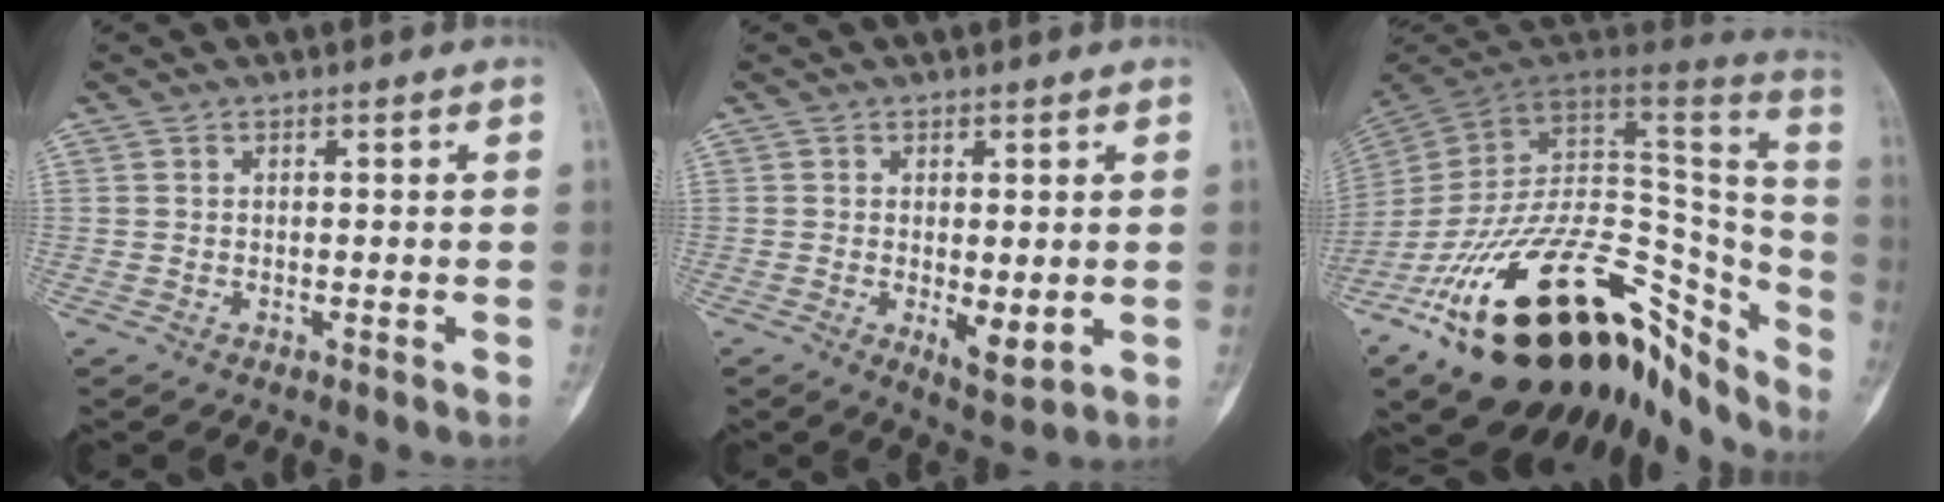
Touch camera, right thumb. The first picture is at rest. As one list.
[{"total": 4.9, "force": [-0.5, 2.0, 4.4], "torque": [-0.063, -0.016, -0.001]}, {"total": 38.1, "force": [-20.6, 19.6, 25.3], "torque": [-0.332, 0.070, -0.309]}]